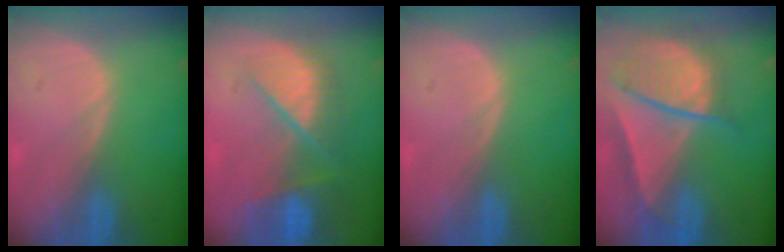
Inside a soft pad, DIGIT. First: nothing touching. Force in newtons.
{"total": 9.6, "press": 8.2, "slide": 5.1}
{"total": 0.0}
{"total": 9.4, "press": 8.1, "slide": 4.7}